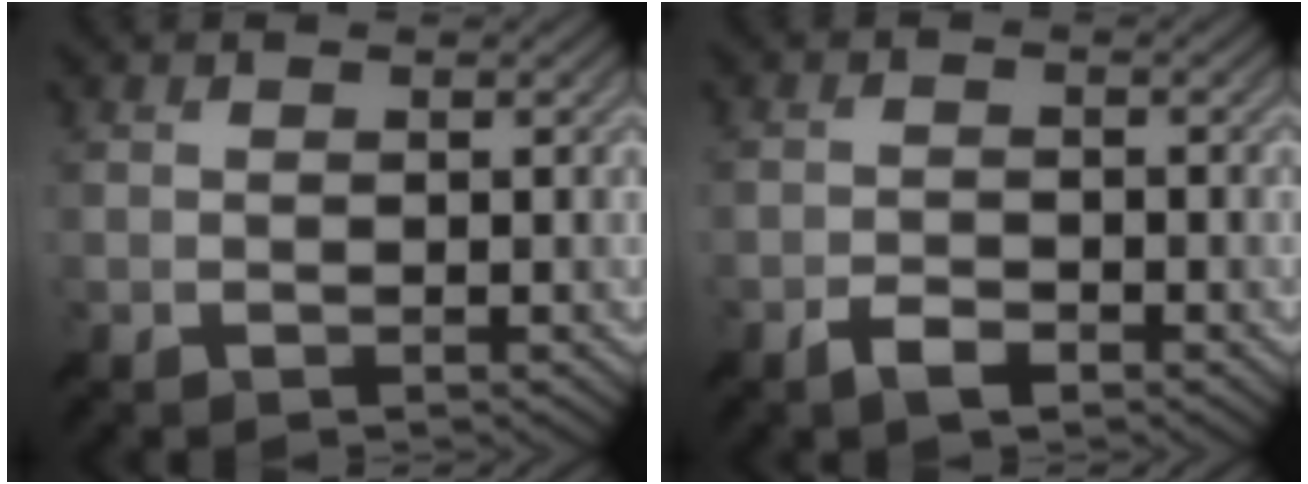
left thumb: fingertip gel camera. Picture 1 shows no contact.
{"total": 2.2, "force": [-1.7, 0.7, 1.3], "torque": [-0.029, -0.001, -0.033]}